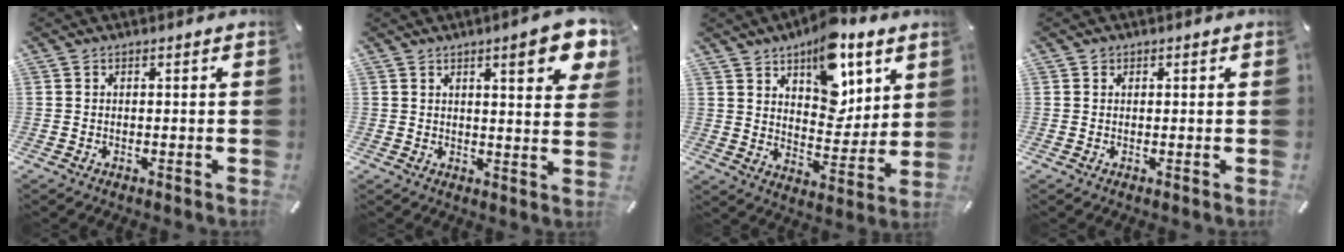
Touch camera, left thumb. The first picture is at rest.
{"total": 9.2, "force": [5.4, 2.8, 6.9], "torque": [-0.085, -0.025, 0.086]}
{"total": 15.3, "force": [9.1, 8.7, 8.8], "torque": [-0.110, -0.053, 0.158]}
{"total": 1.0, "force": [0.4, 0.9, 0.2], "torque": [-0.003, 0.004, 0.007]}